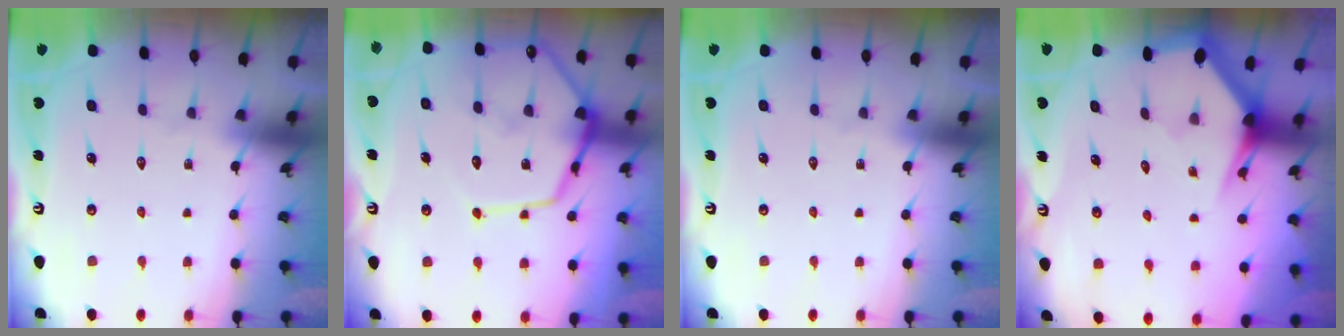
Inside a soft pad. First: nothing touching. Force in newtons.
{"total": 15.5, "press": 15.4, "slide": 1.3}
{"total": 0.0}
{"total": 3.5, "press": 3.5, "slide": 0.1}